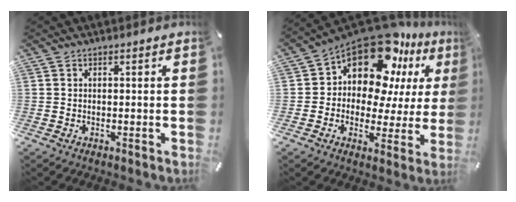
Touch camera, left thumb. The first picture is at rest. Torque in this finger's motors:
{"motor_torque": [2.34, 2.67, 0.83, -0.47, 0.14]}